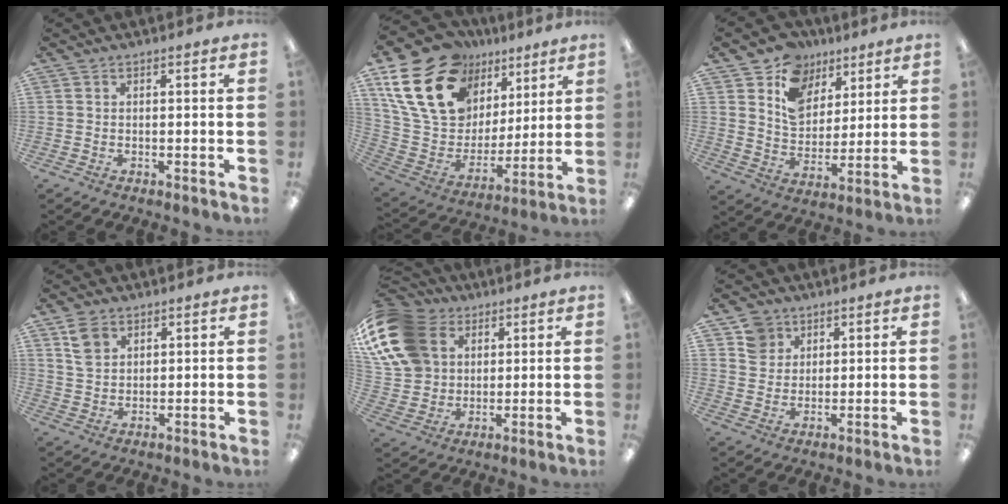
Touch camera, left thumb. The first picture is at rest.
{"total": 22.8, "force": [12.6, 15.1, 11.5], "torque": [-0.248, -0.061, 0.244]}
{"total": 13.0, "force": [7.8, 9.6, 4.0], "torque": [-0.075, -0.049, 0.150]}
{"total": 5.8, "force": [3.4, 4.2, 2.2], "torque": [-0.041, 0.001, 0.063]}
{"total": 19.2, "force": [7.6, 14.5, 10.0], "torque": [-0.224, -0.012, 0.146]}
{"total": 6.4, "force": [3.7, 5.2, 0.6], "torque": [-0.013, -0.009, 0.069]}